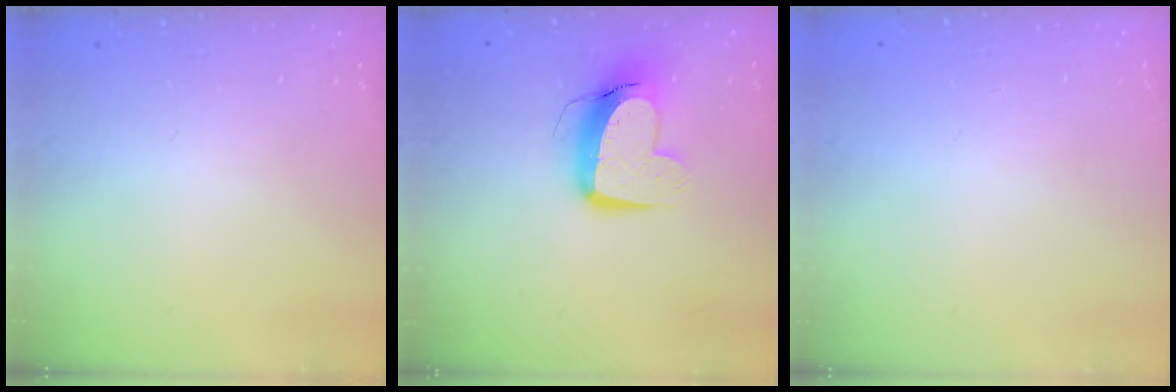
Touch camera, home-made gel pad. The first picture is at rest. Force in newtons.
{"total": 11.3, "press": 11.2, "slide": 1.1}
{"total": 0.0}